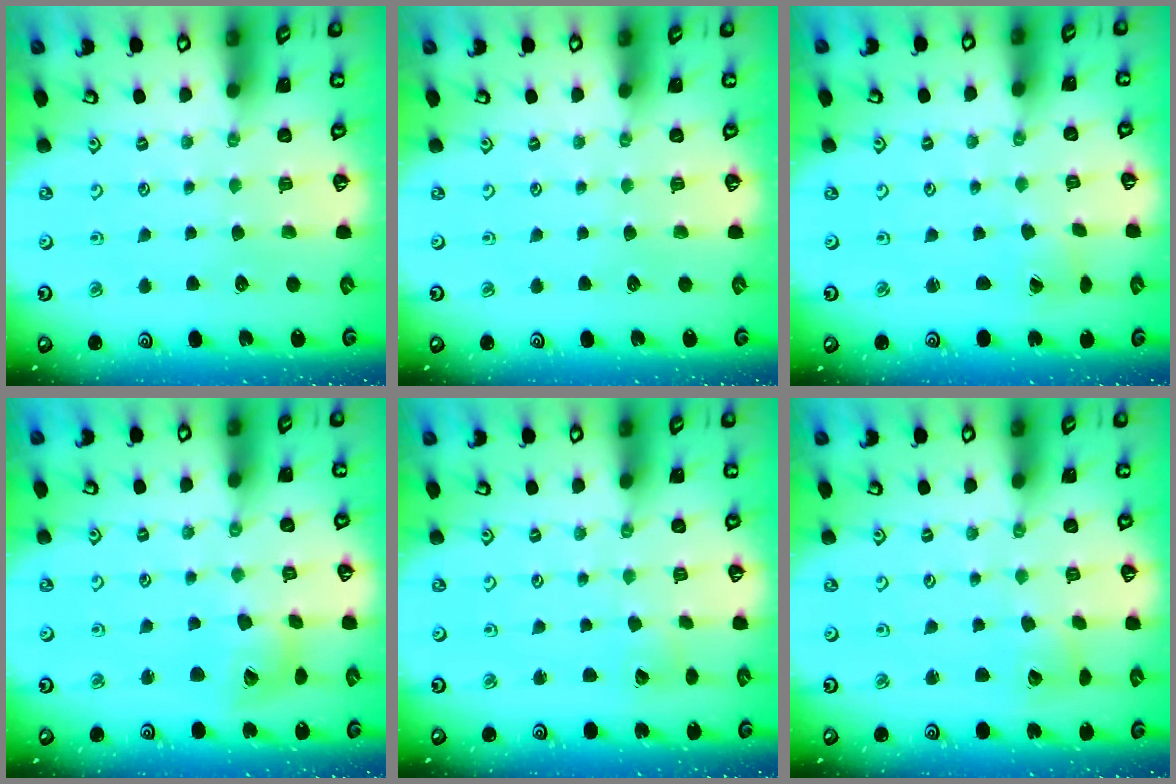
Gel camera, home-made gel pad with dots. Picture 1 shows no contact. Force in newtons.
{"total": 0.0}
{"total": 1.1, "press": 1.1, "slide": 0.0}
{"total": 9.5, "press": 9.5, "slide": 1.1}
{"total": 2.4, "press": 2.4, "slide": 0.2}
{"total": 2.1, "press": 2.1, "slide": 0.3}